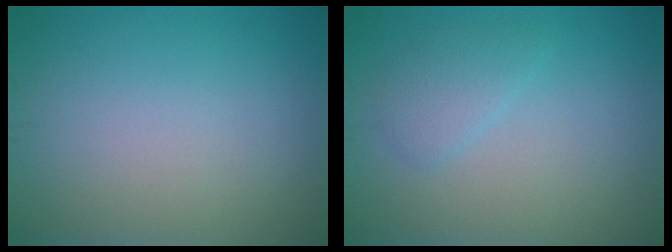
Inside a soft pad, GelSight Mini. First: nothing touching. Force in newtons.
{"total": 1.8, "press": 1.8, "slide": 0.1}